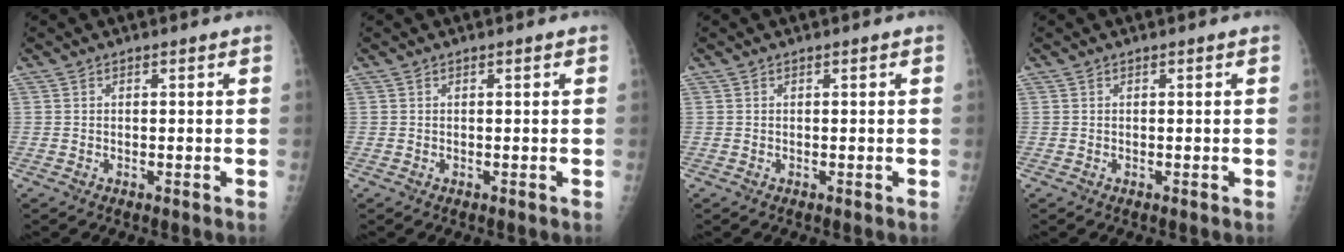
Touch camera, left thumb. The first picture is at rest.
{"total": 0.0}
{"total": 0.0}
{"total": 0.0}